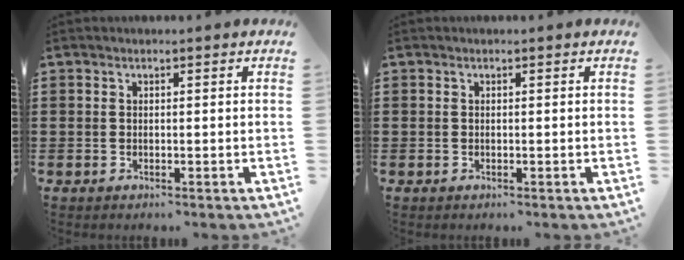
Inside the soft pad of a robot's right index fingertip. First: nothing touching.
{"total": 0.0}